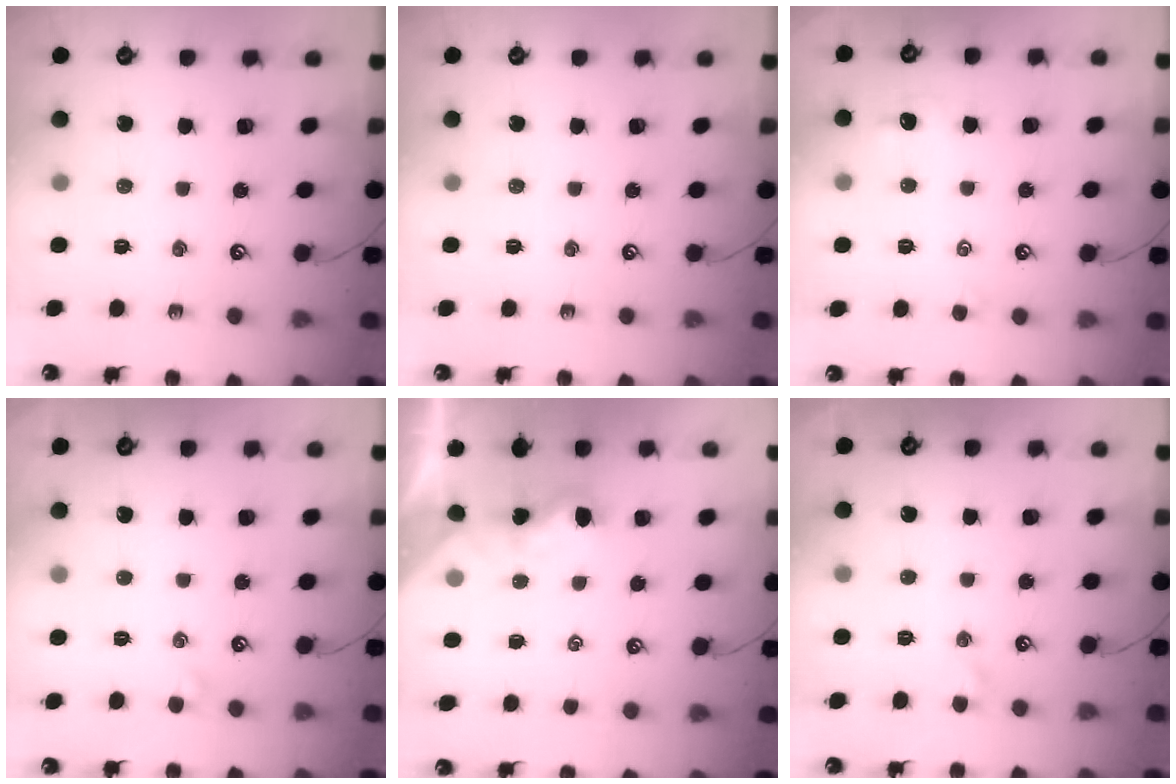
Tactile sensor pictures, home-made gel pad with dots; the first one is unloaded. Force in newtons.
{"total": 0.0}
{"total": 1.0, "press": 0.8, "slide": 0.5}
{"total": 0.9, "press": 0.7, "slide": 0.5}
{"total": 2.5, "press": 2.5, "slide": 0.3}
{"total": 1.2, "press": 1.1, "slide": 0.4}